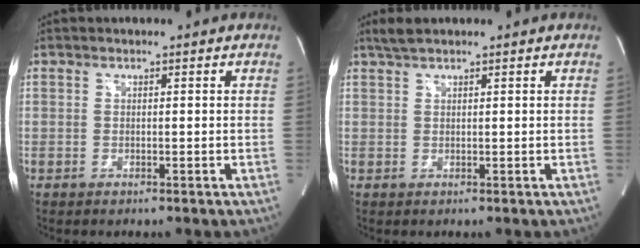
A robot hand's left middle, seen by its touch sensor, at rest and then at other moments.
{"total": 2.0, "force": [1.7, 0.1, 1.1], "torque": [-0.027, 0.012, 0.036]}